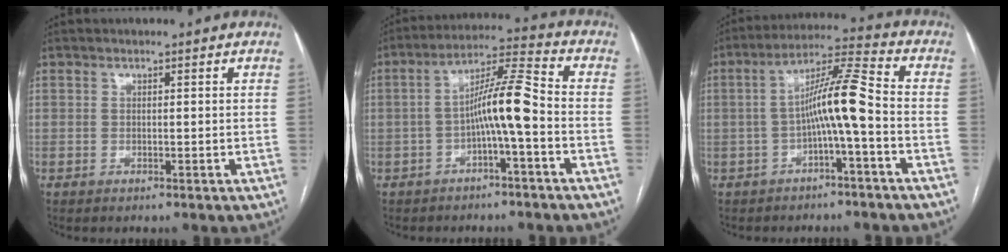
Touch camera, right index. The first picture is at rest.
{"total": 8.5, "force": [-2.2, 0.2, 8.2], "torque": [-0.144, 0.027, -0.041]}
{"total": 8.8, "force": [-1.9, 0.0, 8.6], "torque": [-0.148, 0.029, -0.035]}